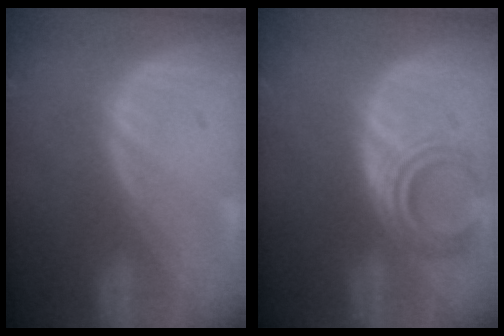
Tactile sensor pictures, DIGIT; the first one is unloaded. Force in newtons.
{"total": 4.7, "press": 4.7, "slide": 0.4}